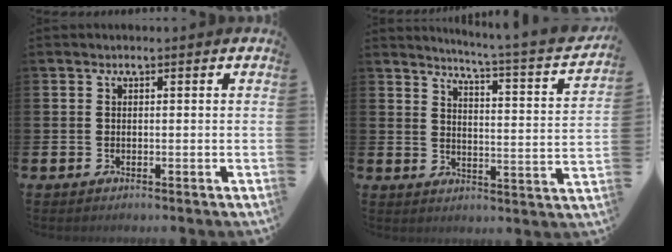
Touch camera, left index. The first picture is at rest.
{"total": 4.3, "force": [3.8, -0.6, 1.9], "torque": [-0.043, -0.045, 0.051]}